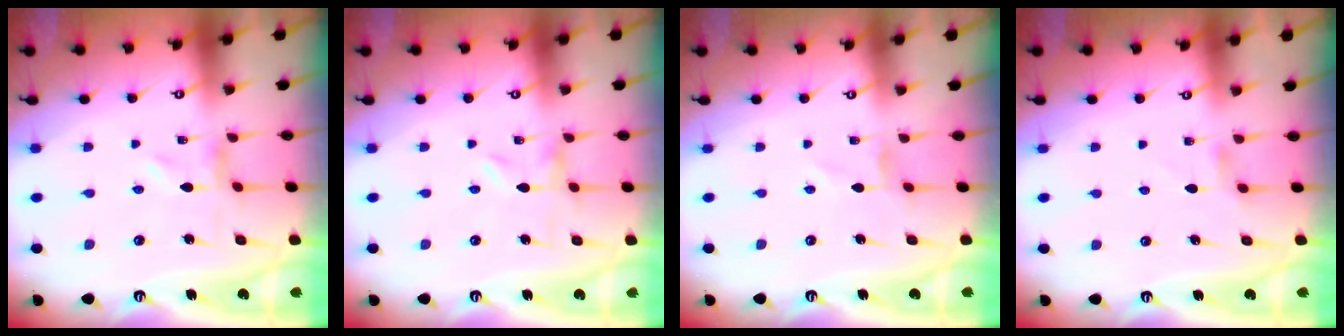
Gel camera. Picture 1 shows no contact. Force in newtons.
{"total": 0.0}
{"total": 1.1, "press": 1.1, "slide": 0.1}
{"total": 1.6, "press": 1.6, "slide": 0.4}